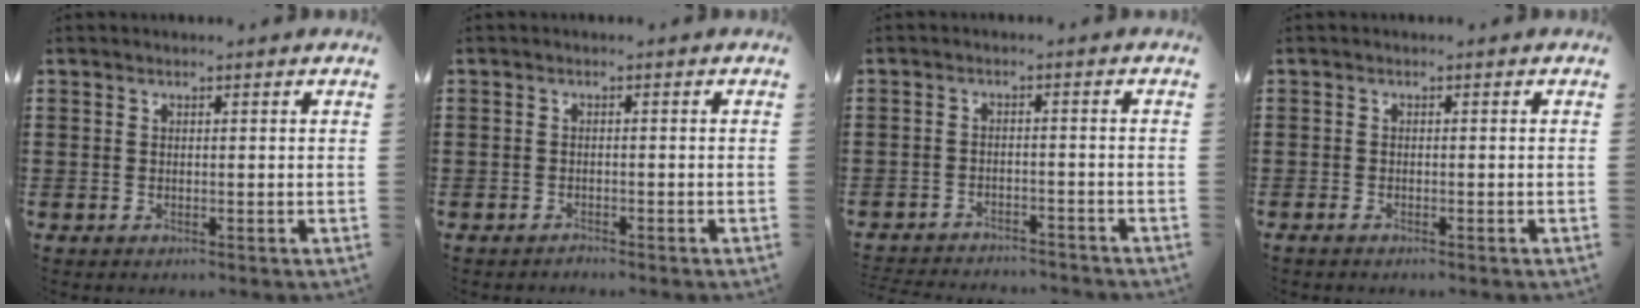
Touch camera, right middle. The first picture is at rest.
{"total": 0.8, "force": [-0.8, 0.2, 0.0], "torque": [-0.002, 0.001, -0.017]}
{"total": 2.9, "force": [-2.9, 0.2, 0.0], "torque": [-0.006, -0.001, -0.062]}
{"total": 0.5, "force": [-0.4, 0.1, 0.3], "torque": [-0.007, -0.003, -0.008]}